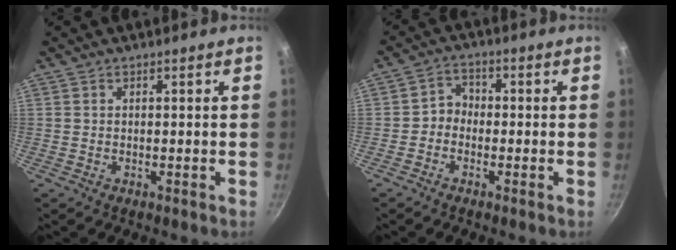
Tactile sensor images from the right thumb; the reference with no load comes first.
{"total": 3.7, "force": [-1.1, 3.0, 1.9], "torque": [-0.014, 0.019, -0.032]}